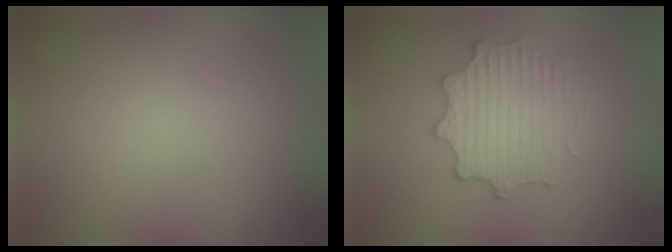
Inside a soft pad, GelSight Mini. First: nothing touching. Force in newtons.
{"total": 4.4, "press": 3.6, "slide": 2.4}